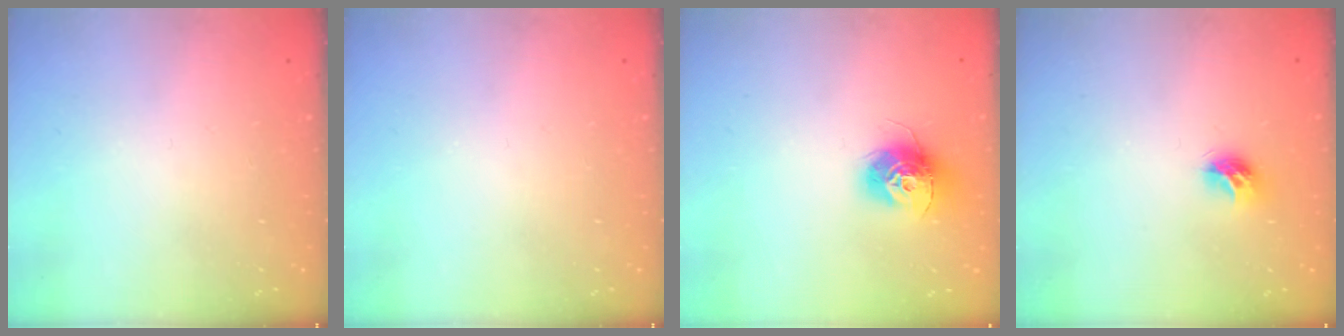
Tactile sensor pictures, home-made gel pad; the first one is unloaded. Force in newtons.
{"total": 0.0}
{"total": 12.1, "press": 12.1, "slide": 0.8}
{"total": 7.5, "press": 7.5, "slide": 0.1}